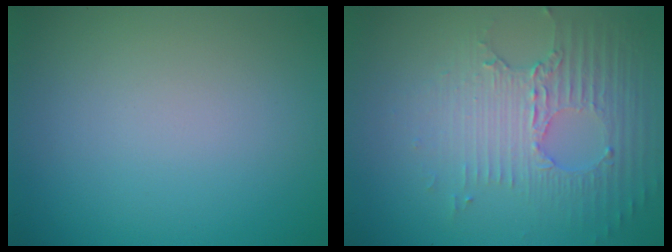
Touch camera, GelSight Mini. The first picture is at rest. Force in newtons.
{"total": 5.2, "press": 3.4, "slide": 3.9}